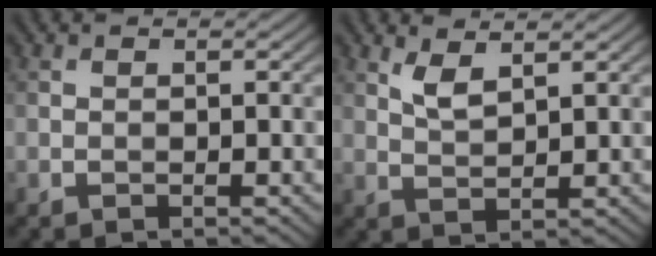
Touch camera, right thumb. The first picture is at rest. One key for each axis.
{"total": 2.8, "fx": 1.9, "fy": 0.8, "fz": 2.0, "tx": -0.049, "ty": -0.003, "tz": 0.041}